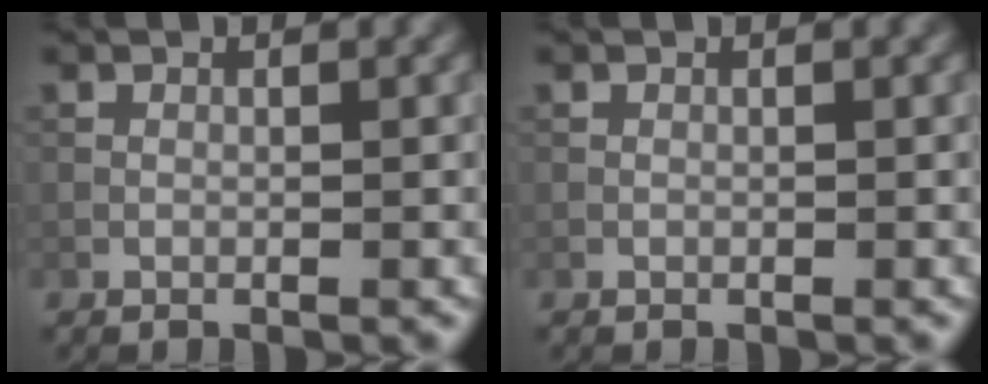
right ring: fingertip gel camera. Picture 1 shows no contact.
{"total": 0.0}